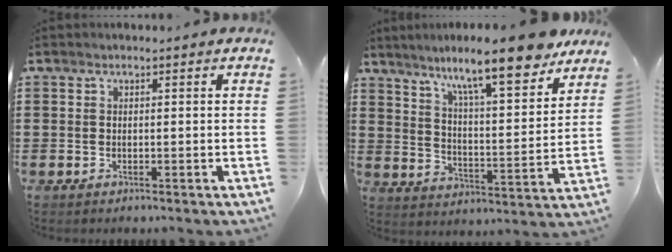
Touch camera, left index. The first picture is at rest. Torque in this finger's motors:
{"motor_torque": [2.14, 0.00, 0.56, 0.21]}